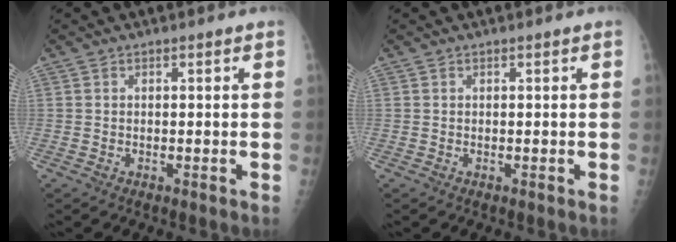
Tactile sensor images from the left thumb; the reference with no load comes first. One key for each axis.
{"total": 0.0}